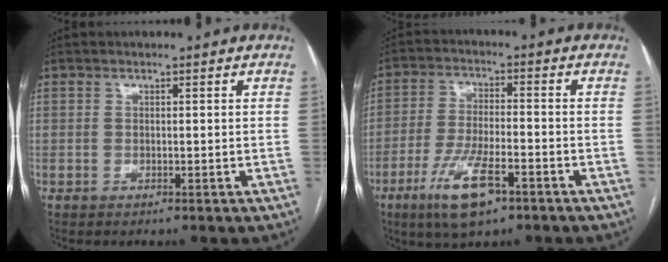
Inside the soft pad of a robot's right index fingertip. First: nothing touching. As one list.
[{"total": 10.1, "force": [-5.6, 2.5, 8.0], "torque": [-0.161, -0.015, -0.097]}]